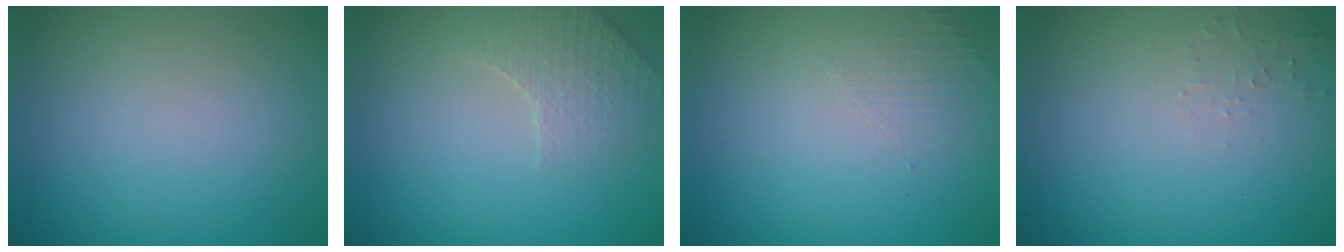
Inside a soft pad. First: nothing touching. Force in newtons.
{"total": 2.8, "press": 2.7, "slide": 0.8}
{"total": 1.3, "press": 0.1, "slide": 1.3}
{"total": 0.8, "press": 0.7, "slide": 0.1}